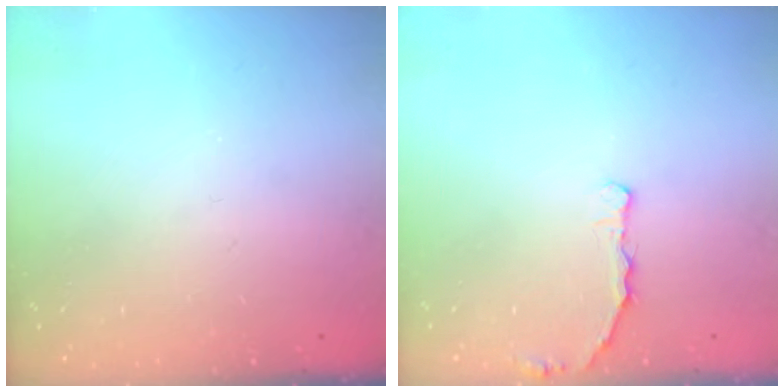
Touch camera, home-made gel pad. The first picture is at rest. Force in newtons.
{"total": 5.0, "press": 3.9, "slide": 3.1}